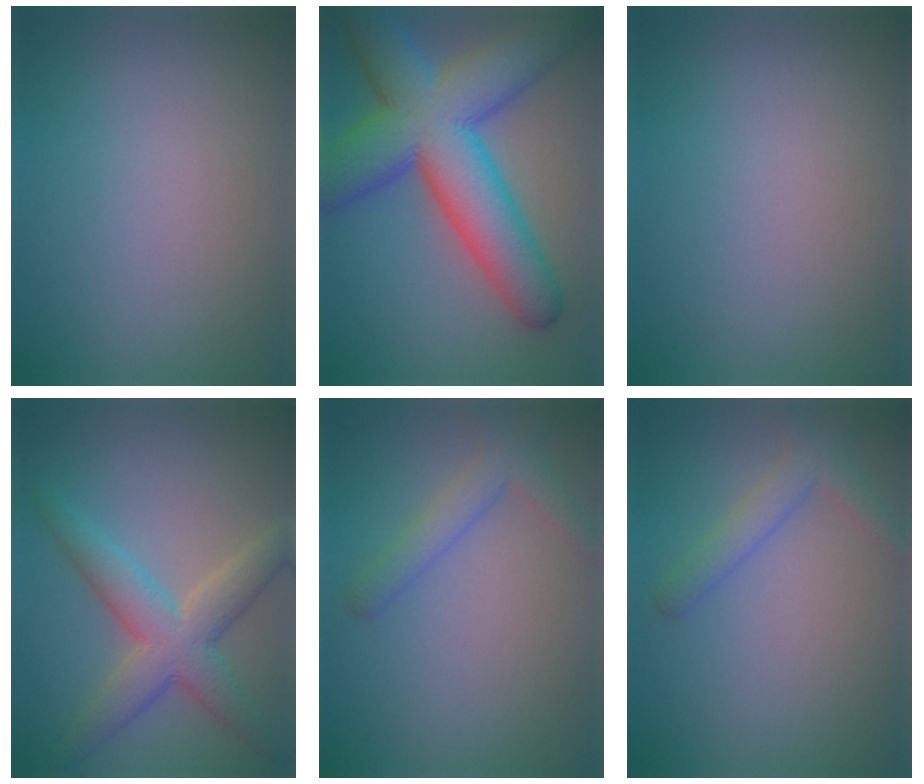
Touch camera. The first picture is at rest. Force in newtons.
{"total": 13.7, "press": 13.7, "slide": 0.3}
{"total": 0.0}
{"total": 5.0, "press": 4.9, "slide": 0.3}
{"total": 2.3, "press": 2.3, "slide": 0.2}
{"total": 2.3, "press": 2.3, "slide": 0.2}